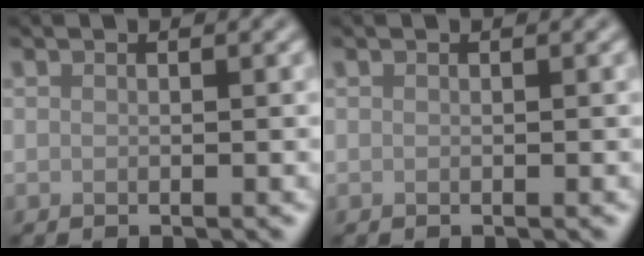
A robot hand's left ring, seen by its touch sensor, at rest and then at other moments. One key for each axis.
{"total": 0.0}